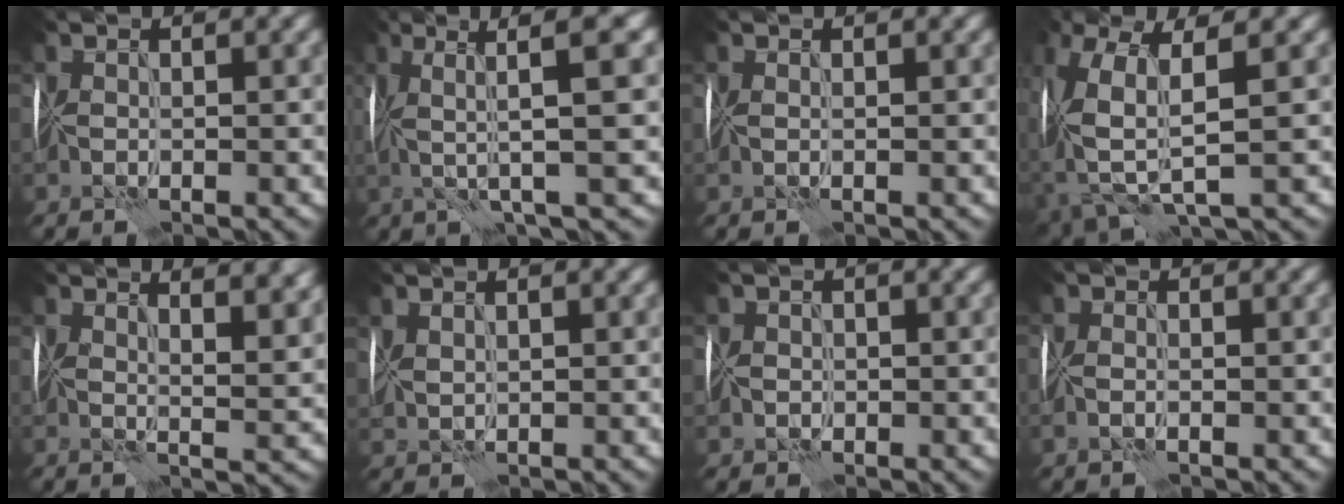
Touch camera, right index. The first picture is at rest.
{"total": 7.0, "force": [1.6, 0.7, 6.8], "torque": [-0.117, 0.020, 0.028]}
{"total": 0.7, "force": [0.4, 0.2, 0.5], "torque": [-0.011, 0.001, 0.009]}
{"total": 8.0, "force": [0.1, 3.3, 7.3], "torque": [-0.175, -0.007, 0.000]}
{"total": 8.2, "force": [5.0, 3.1, 5.7], "torque": [-0.039, 0.031, 0.048]}
{"total": 1.4, "force": [1.0, 0.7, 0.7], "torque": [-0.023, 0.006, 0.023]}
{"total": 1.4, "force": [-0.5, 1.3, 0.3], "torque": [0.000, -0.003, -0.012]}
{"total": 1.0, "force": [-0.7, 0.2, 0.7], "torque": [-0.022, -0.002, -0.018]}